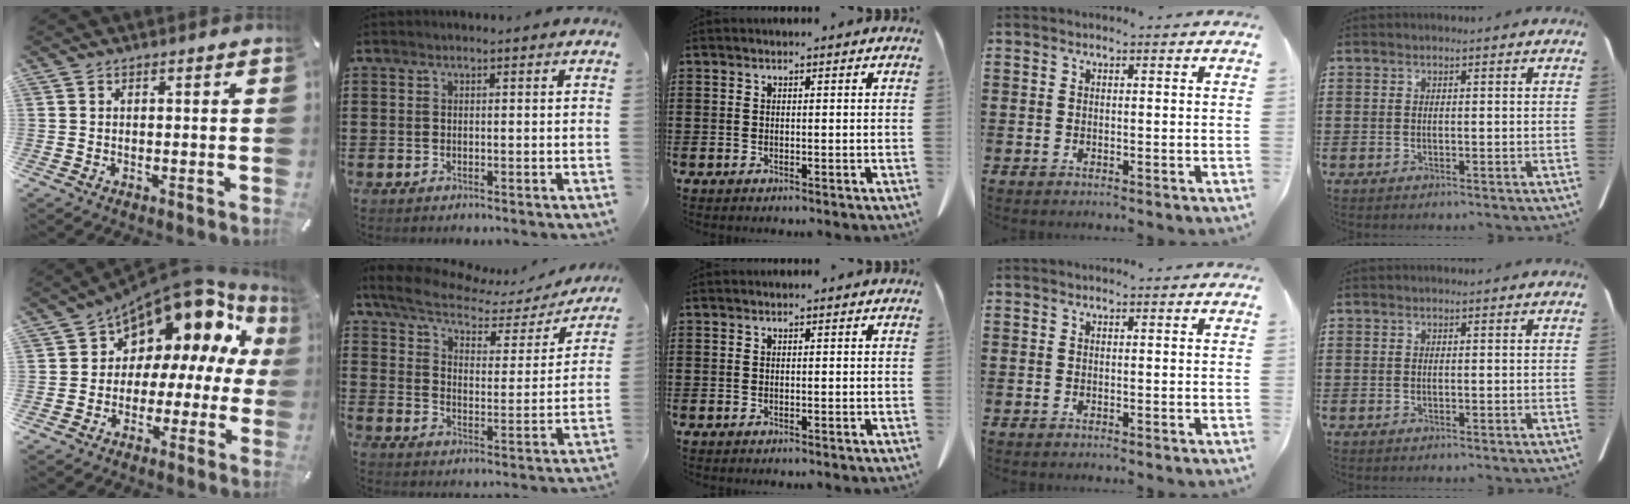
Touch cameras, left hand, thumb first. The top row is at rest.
{"thumb": {"total": 12.1, "force": [7.9, 7.2, 5.8], "torque": [-0.083, -0.080, 0.130]}, "index": {"total": 6.2, "force": [5.0, 2.2, 2.9], "torque": [-0.082, -0.022, 0.083]}}